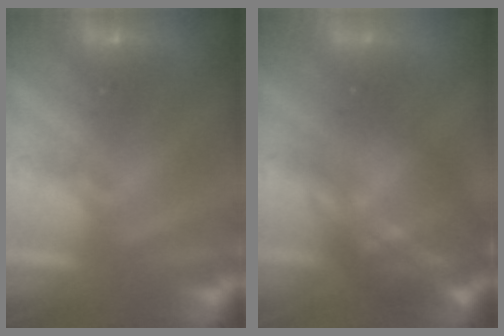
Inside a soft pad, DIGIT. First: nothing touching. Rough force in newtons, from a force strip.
{"total": 8.3}